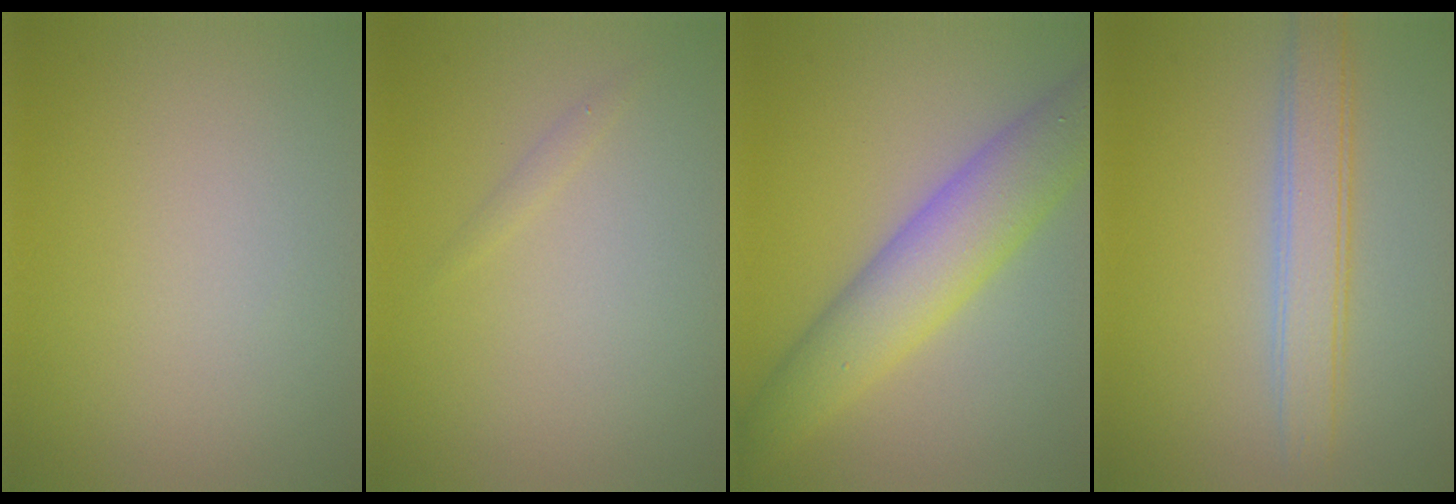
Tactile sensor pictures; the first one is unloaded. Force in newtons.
{"total": 0.5, "press": 0.5, "slide": 0.0}
{"total": 6.8, "press": 6.8, "slide": 0.2}
{"total": 3.8, "press": 3.8, "slide": 0.2}